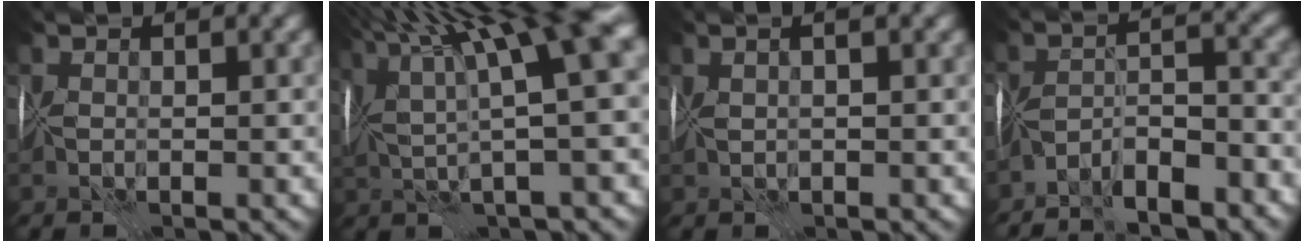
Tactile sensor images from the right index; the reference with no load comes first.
{"total": 12.8, "force": [4.7, 2.0, 11.7], "torque": [-0.184, 0.016, 0.087]}
{"total": 2.4, "force": [1.3, 0.7, 1.9], "torque": [-0.028, 0.017, 0.013]}
{"total": 5.2, "force": [-4.7, 0.6, 2.3], "torque": [-0.027, 0.006, -0.084]}